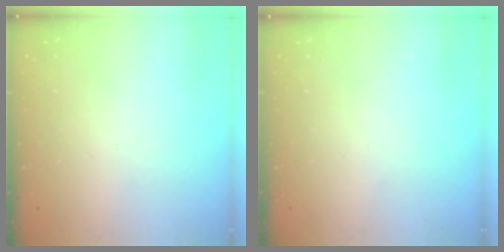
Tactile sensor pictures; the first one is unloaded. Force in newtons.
{"total": 0.0}